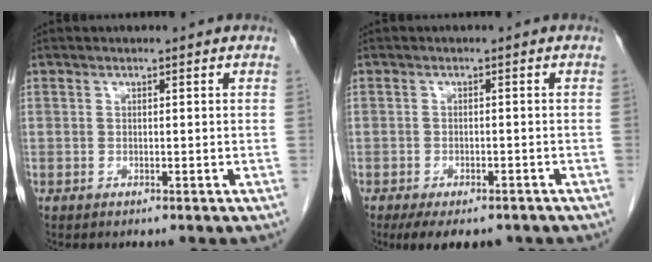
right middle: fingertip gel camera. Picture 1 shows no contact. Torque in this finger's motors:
{"motor_torque": [0.80, -0.88, 0.03, 0.02]}